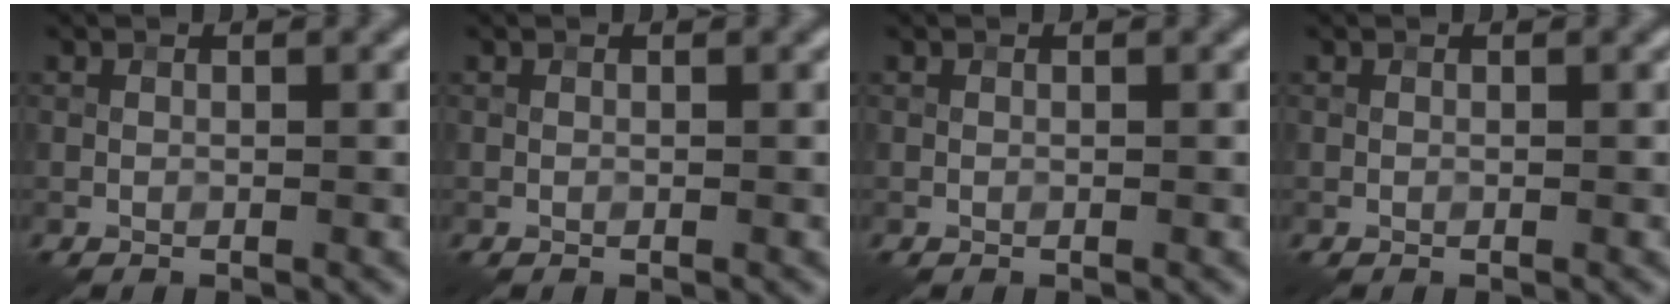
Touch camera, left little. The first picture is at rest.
{"total": 0.0}
{"total": 0.0}
{"total": 0.0}